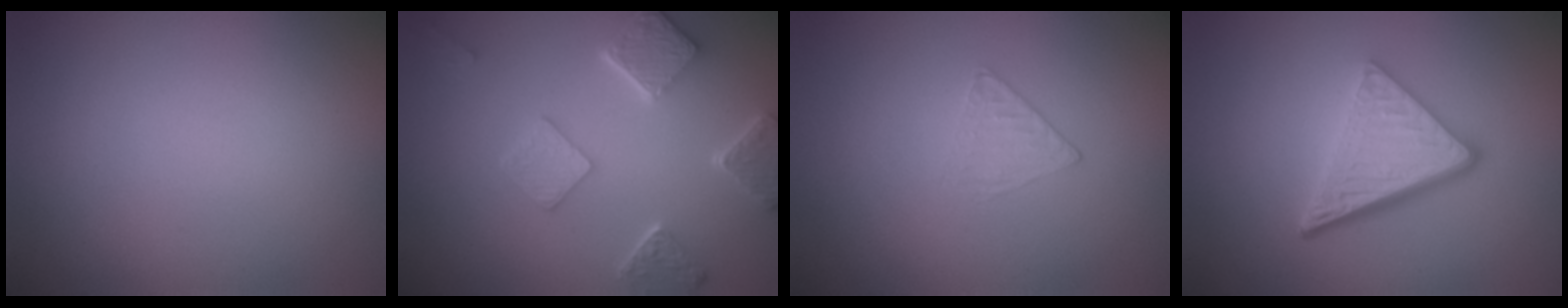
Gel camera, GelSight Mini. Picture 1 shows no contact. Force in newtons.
{"total": 5.0, "press": 3.9, "slide": 3.0}
{"total": 1.0, "press": 0.3, "slide": 0.9}
{"total": 5.3, "press": 3.6, "slide": 3.9}